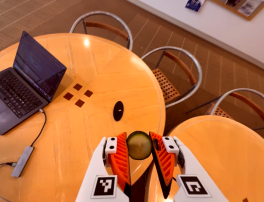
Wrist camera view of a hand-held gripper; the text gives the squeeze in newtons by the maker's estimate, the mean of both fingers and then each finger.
{"total": 9.2, "left": 9.0, "right": 9.3}